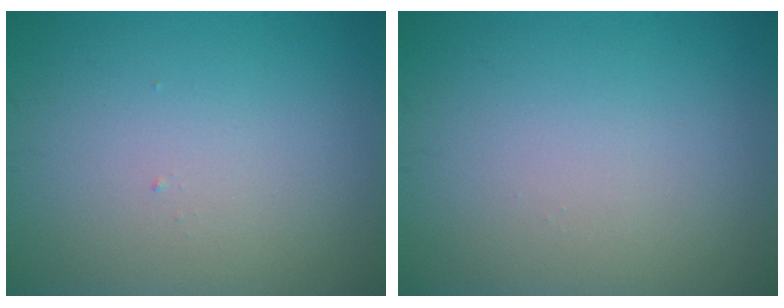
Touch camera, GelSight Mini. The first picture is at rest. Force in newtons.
{"total": 0.0}